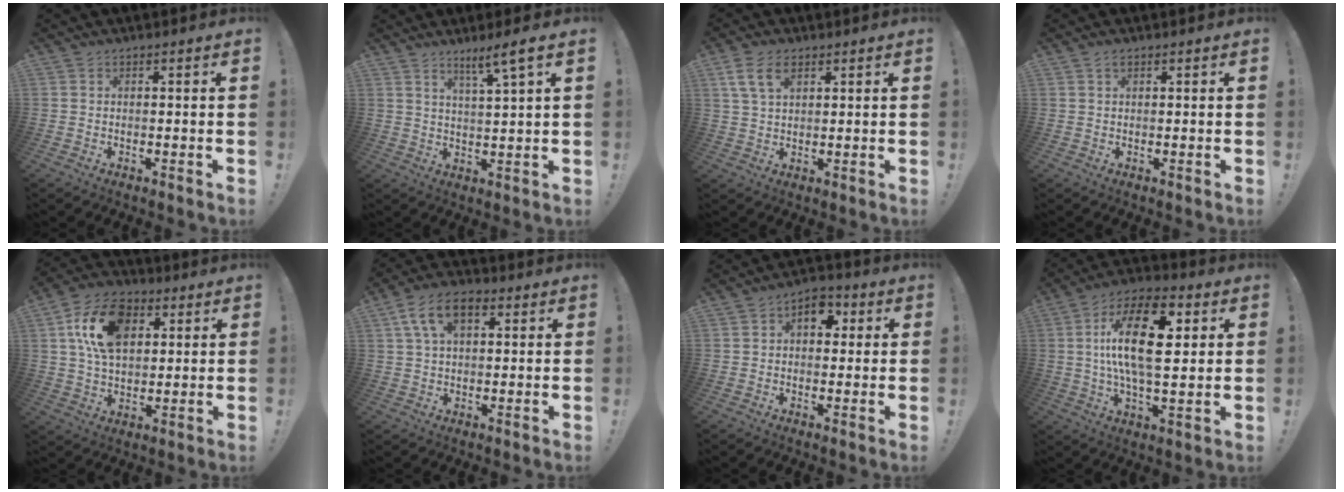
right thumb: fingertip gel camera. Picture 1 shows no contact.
{"total": 6.2, "force": [4.2, -0.5, 4.6], "torque": [-0.069, -0.025, 0.063]}
{"total": 7.4, "force": [3.6, 4.1, 5.1], "torque": [-0.089, -0.003, 0.070]}
{"total": 1.1, "force": [0.7, 0.7, 0.4], "torque": [-0.001, -0.001, 0.012]}
{"total": 16.8, "force": [5.6, 11.3, 11.1], "torque": [-0.189, -0.002, 0.104]}
{"total": 10.1, "force": [3.7, 5.6, 7.6], "torque": [-0.138, 0.009, 0.068]}
{"total": 6.5, "force": [1.7, 4.7, 4.2], "torque": [-0.048, 0.000, 0.026]}
{"total": 20.2, "force": [3.9, 9.0, 17.7], "torque": [-0.310, 0.000, 0.053]}